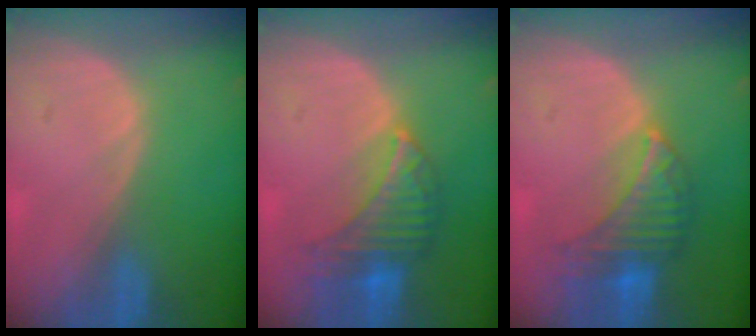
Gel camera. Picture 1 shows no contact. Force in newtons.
{"total": 7.4, "press": 6.9, "slide": 2.5}
{"total": 7.4, "press": 6.9, "slide": 2.5}